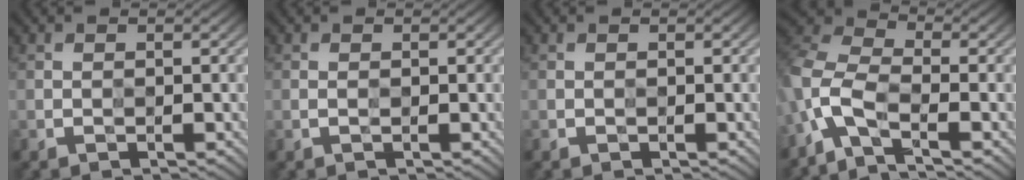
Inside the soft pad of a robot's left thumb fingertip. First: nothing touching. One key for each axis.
{"total": 0.0}
{"total": 0.0}
{"total": 7.8, "fx": -4.3, "fy": 3.6, "fz": 5.4, "tx": -0.121, "ty": -0.002, "tz": -0.102}